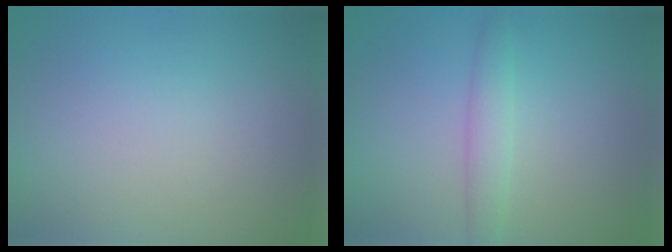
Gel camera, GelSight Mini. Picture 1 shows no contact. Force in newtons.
{"total": 2.1, "press": 2.1, "slide": 0.1}